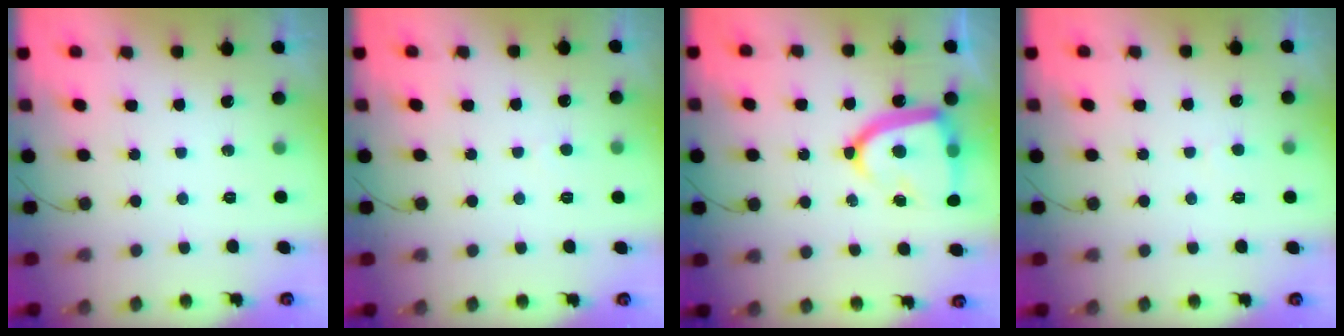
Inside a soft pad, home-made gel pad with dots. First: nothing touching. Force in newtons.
{"total": 2.5, "press": 2.5, "slide": 0.2}
{"total": 16.7, "press": 16.6, "slide": 1.5}
{"total": 2.6, "press": 2.6, "slide": 0.3}